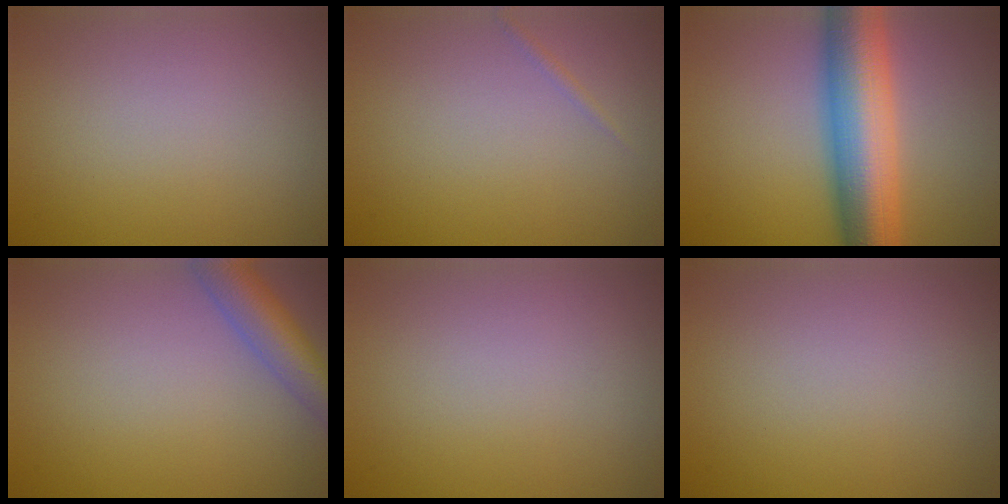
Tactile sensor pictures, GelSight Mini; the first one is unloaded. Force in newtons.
{"total": 0.6, "press": 0.6, "slide": 0.0}
{"total": 10.4, "press": 10.4, "slide": 0.1}
{"total": 4.6, "press": 4.6, "slide": 0.2}
{"total": 0.0}
{"total": 0.0}